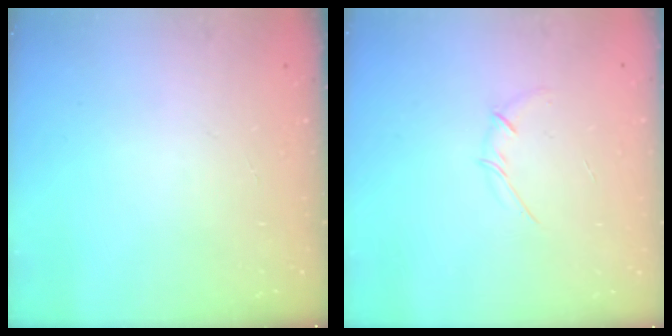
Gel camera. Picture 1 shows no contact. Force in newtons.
{"total": 2.7, "press": 2.6, "slide": 0.6}